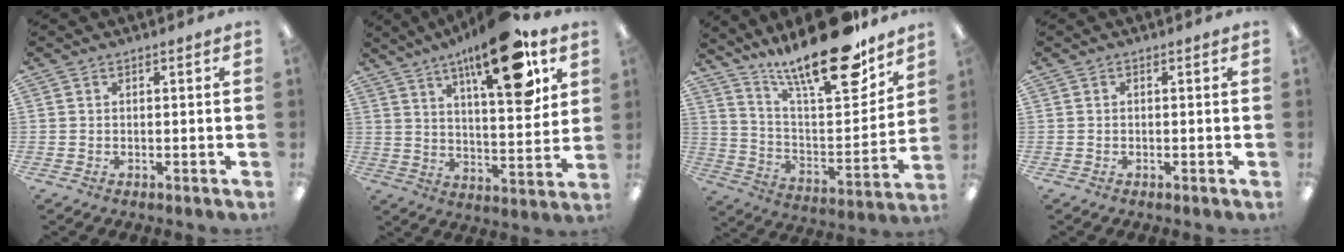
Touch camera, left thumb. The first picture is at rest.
{"total": 19.5, "force": [12.0, 5.5, 14.3], "torque": [-0.214, -0.062, 0.184]}
{"total": 23.2, "force": [17.9, 5.2, 13.8], "torque": [-0.225, -0.126, 0.296]}
{"total": 0.0}